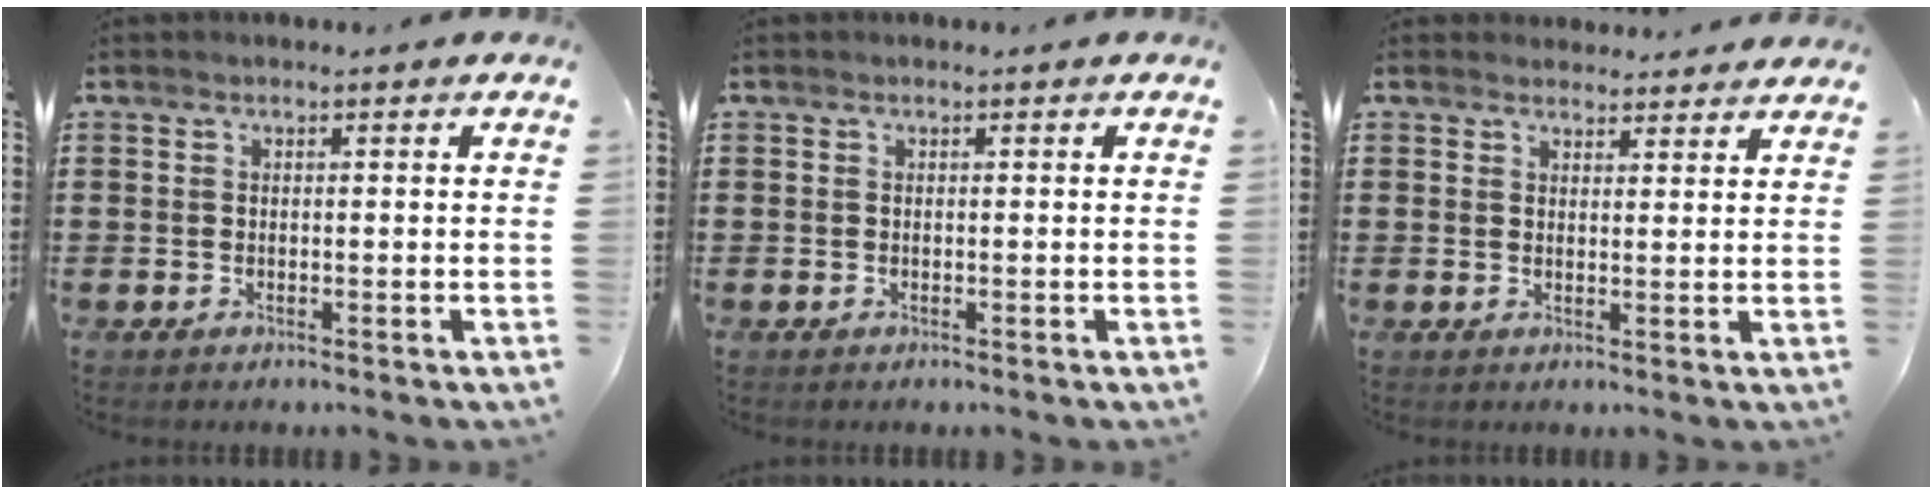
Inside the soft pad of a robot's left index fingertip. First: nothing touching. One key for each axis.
{"total": 0.0}
{"total": 2.6, "fx": 2.5, "fy": 0.6, "fz": 0.1, "tx": -0.001, "ty": -0.008, "tz": 0.047}